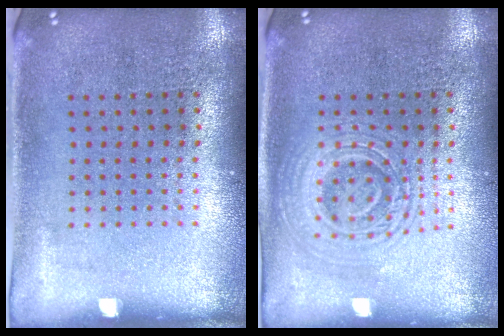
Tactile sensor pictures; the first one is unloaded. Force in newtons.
{"total": 2.8, "press": 2.8, "slide": 0.4}